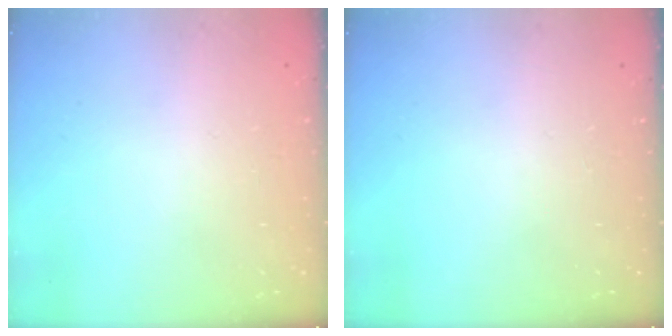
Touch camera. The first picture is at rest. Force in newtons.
{"total": 0.0}